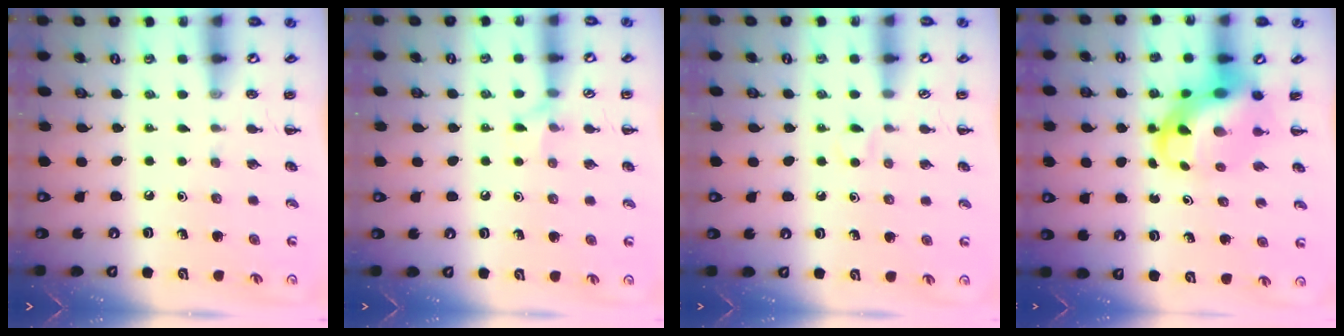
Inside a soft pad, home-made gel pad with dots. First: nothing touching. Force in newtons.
{"total": 5.3, "press": 5.2, "slide": 1.2}
{"total": 2.9, "press": 2.7, "slide": 0.9}
{"total": 9.4, "press": 8.9, "slide": 2.9}